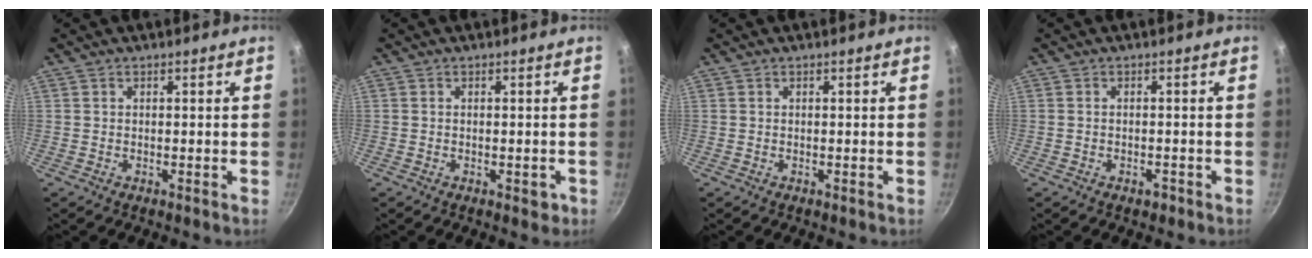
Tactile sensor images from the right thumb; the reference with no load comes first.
{"total": 2.0, "force": [-0.7, 1.0, 1.5], "torque": [-0.015, 0.000, -0.010]}
{"total": 0.0}
{"total": 1.5, "force": [-1.0, 0.8, 0.9], "torque": [-0.013, 0.008, -0.011]}